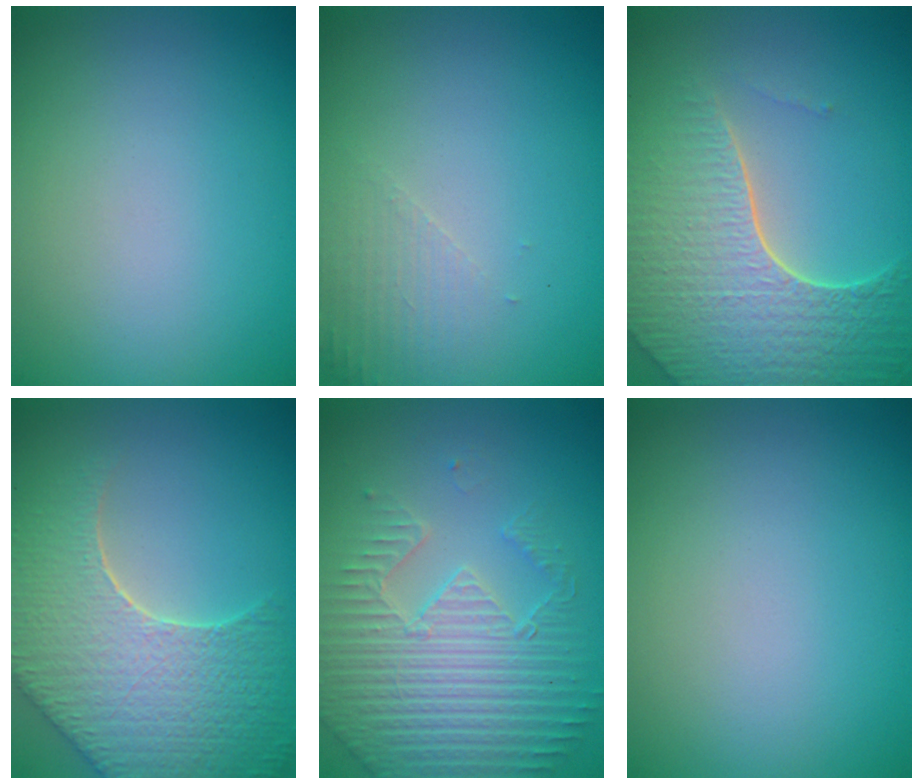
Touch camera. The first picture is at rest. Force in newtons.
{"total": 1.6, "press": 1.6, "slide": 0.4}
{"total": 8.4, "press": 5.8, "slide": 6.0}
{"total": 9.0, "press": 6.4, "slide": 6.4}
{"total": 4.8, "press": 4.4, "slide": 1.9}
{"total": 0.0}